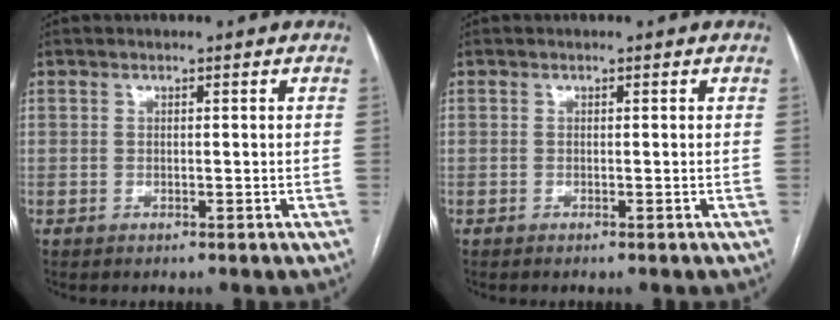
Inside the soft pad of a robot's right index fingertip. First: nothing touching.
{"total": 0.0}